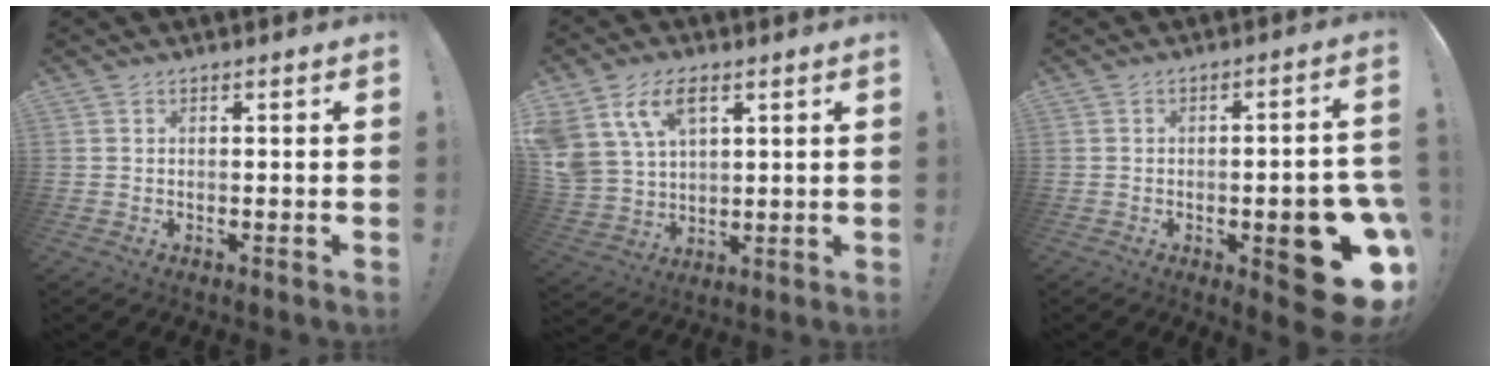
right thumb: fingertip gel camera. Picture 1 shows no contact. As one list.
[{"total": 12.4, "force": [6.5, 8.1, 6.7], "torque": [-0.145, -0.023, 0.129]}, {"total": 17.6, "force": [-5.6, 6.2, 15.5], "torque": [-0.167, 0.015, -0.066]}]